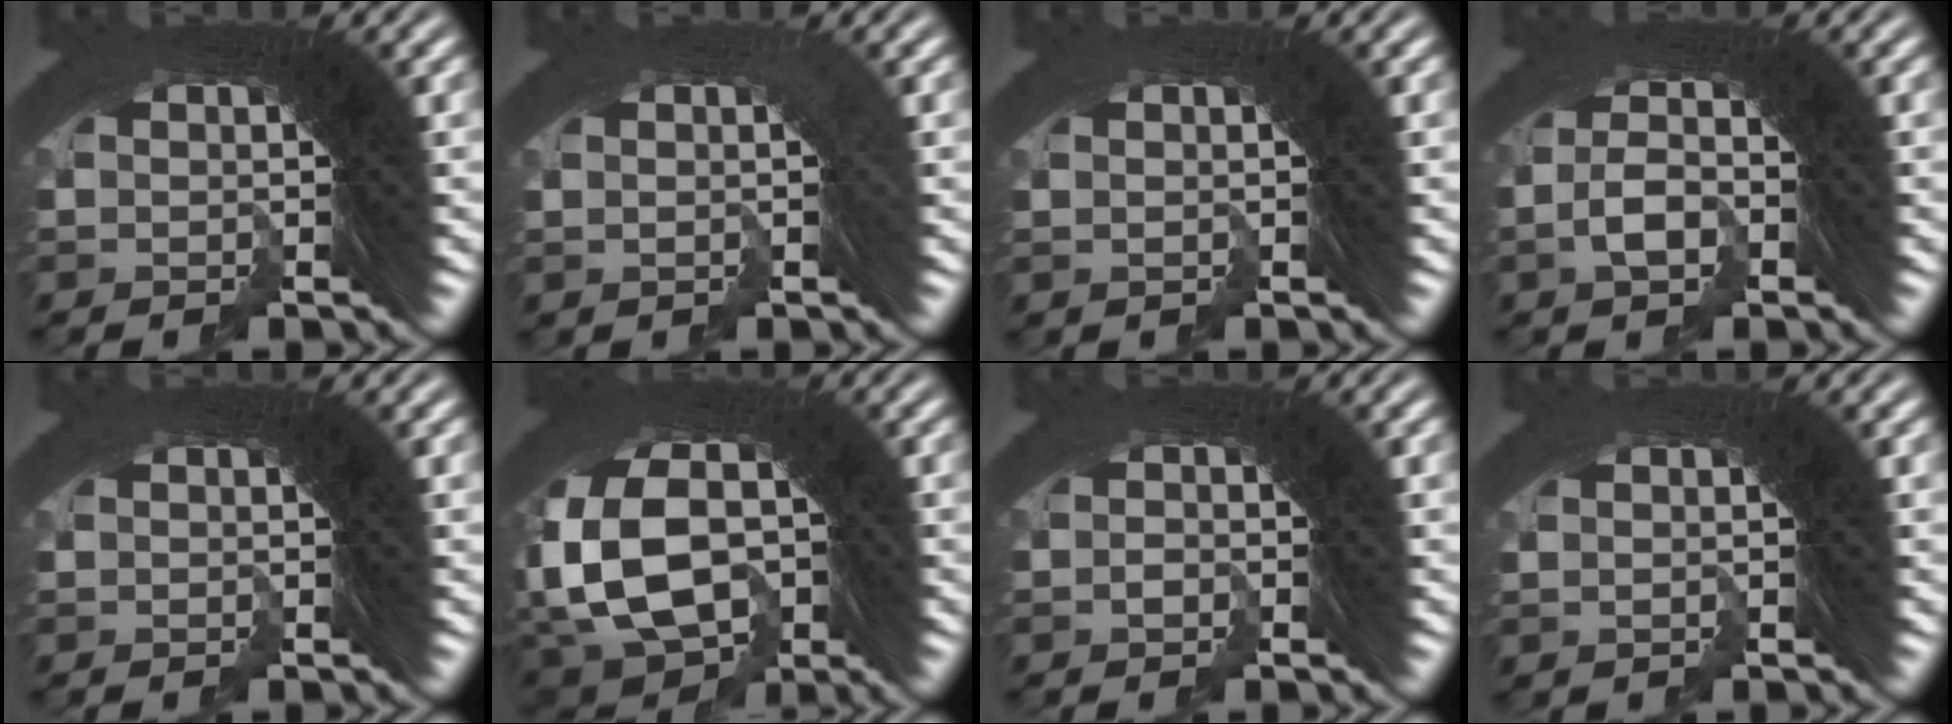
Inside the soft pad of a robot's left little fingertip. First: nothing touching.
{"total": 1.0, "force": [-0.7, -0.1, -0.7], "torque": [0.004, -0.002, -0.005]}
{"total": 0.7, "force": [-0.4, 0.0, -0.5], "torque": [0.004, -0.003, -0.004]}
{"total": 3.5, "force": [-1.5, 2.9, 1.5], "torque": [-0.009, 0.011, -0.036]}
{"total": 0.0}
{"total": 14.5, "force": [-3.0, 11.6, 8.2], "torque": [-0.177, -0.031, -0.049]}
{"total": 1.6, "force": [-1.3, 0.3, -0.9], "torque": [0.017, -0.006, -0.018]}
{"total": 0.0}